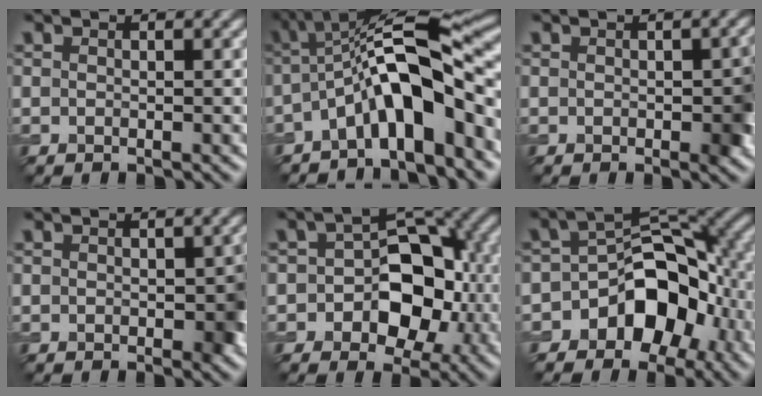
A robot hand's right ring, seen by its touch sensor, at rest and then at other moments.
{"total": 9.7, "force": [-2.9, 2.9, 8.8], "torque": [-0.143, 0.017, -0.058]}
{"total": 2.8, "force": [-0.4, 1.2, 2.5], "torque": [-0.027, -0.002, -0.004]}
{"total": 2.6, "force": [-0.2, 1.3, 2.3], "torque": [-0.025, -0.003, -0.001]}
{"total": 8.1, "force": [-1.6, 5.5, 5.8], "torque": [-0.062, 0.008, -0.029]}
{"total": 9.1, "force": [-3.9, 6.0, 5.7], "torque": [-0.065, 0.009, -0.069]}